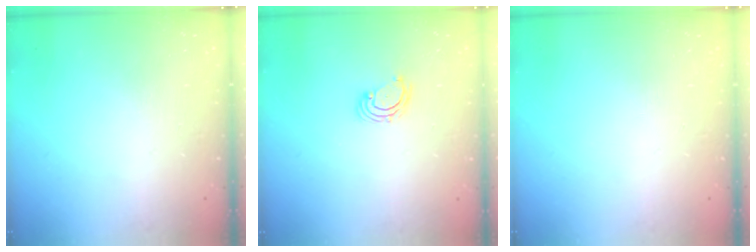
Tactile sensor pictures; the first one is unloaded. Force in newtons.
{"total": 2.8, "press": 2.8, "slide": 0.3}
{"total": 0.0}